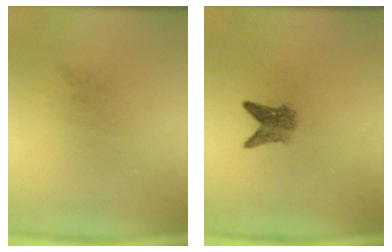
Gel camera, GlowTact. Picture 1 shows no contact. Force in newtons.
{"total": 2.8}